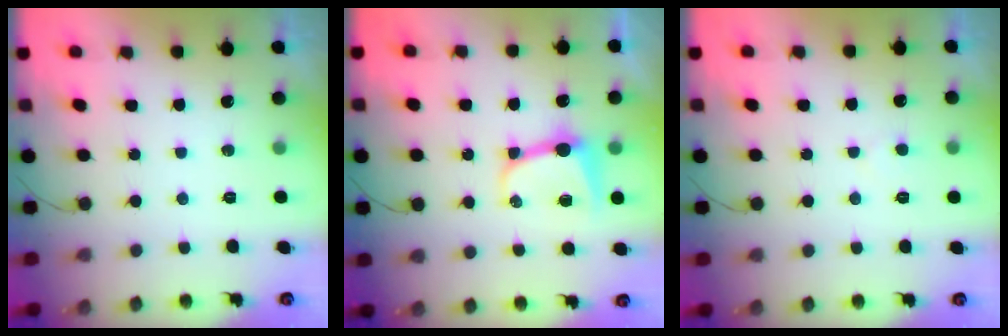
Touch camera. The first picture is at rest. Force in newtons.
{"total": 8.6, "press": 8.6, "slide": 1.0}
{"total": 2.6, "press": 2.6, "slide": 0.2}